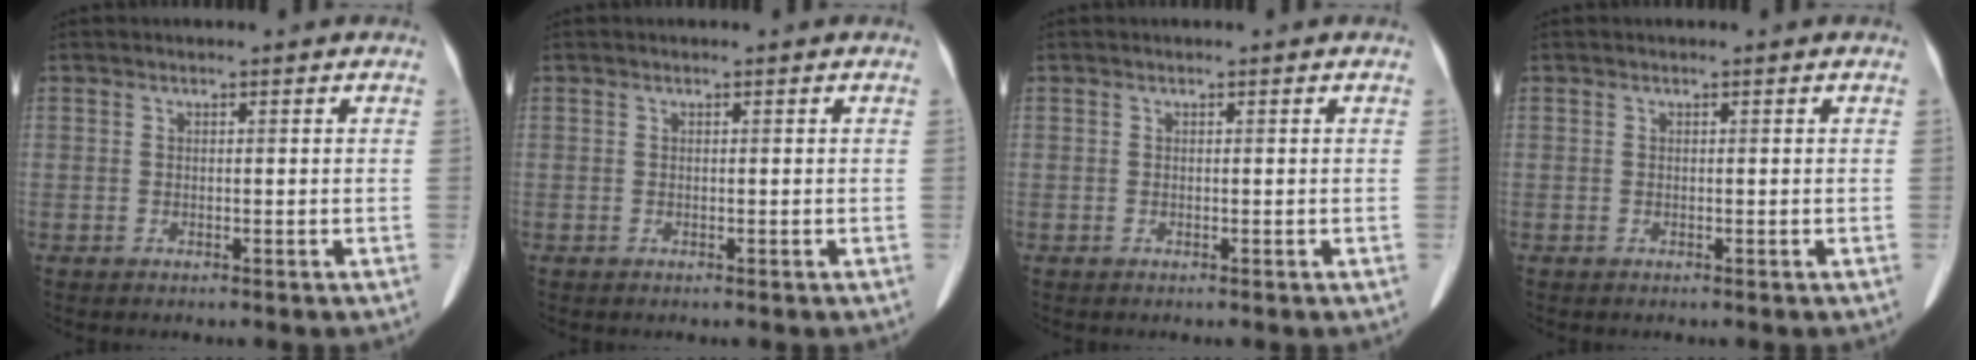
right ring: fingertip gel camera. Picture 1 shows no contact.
{"total": 0.0}
{"total": 0.0}
{"total": 0.0}